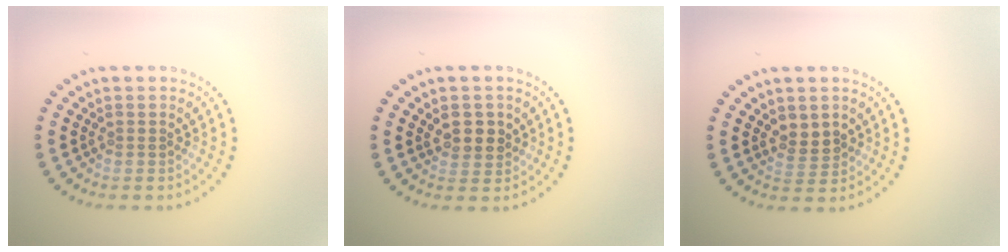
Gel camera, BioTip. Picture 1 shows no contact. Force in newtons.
{"total": 2.3, "press": 2.2, "slide": 0.5}
{"total": 2.1, "press": 2.0, "slide": 0.5}